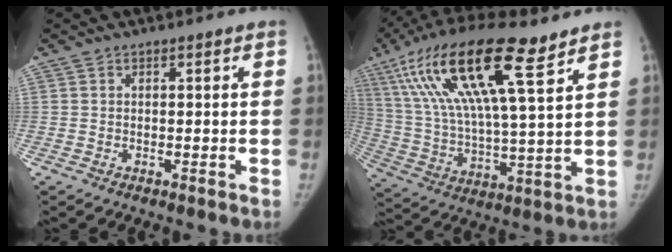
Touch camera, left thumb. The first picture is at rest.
{"total": 23.3, "force": [12.3, 5.4, 19.1], "torque": [-0.377, -0.019, 0.223]}